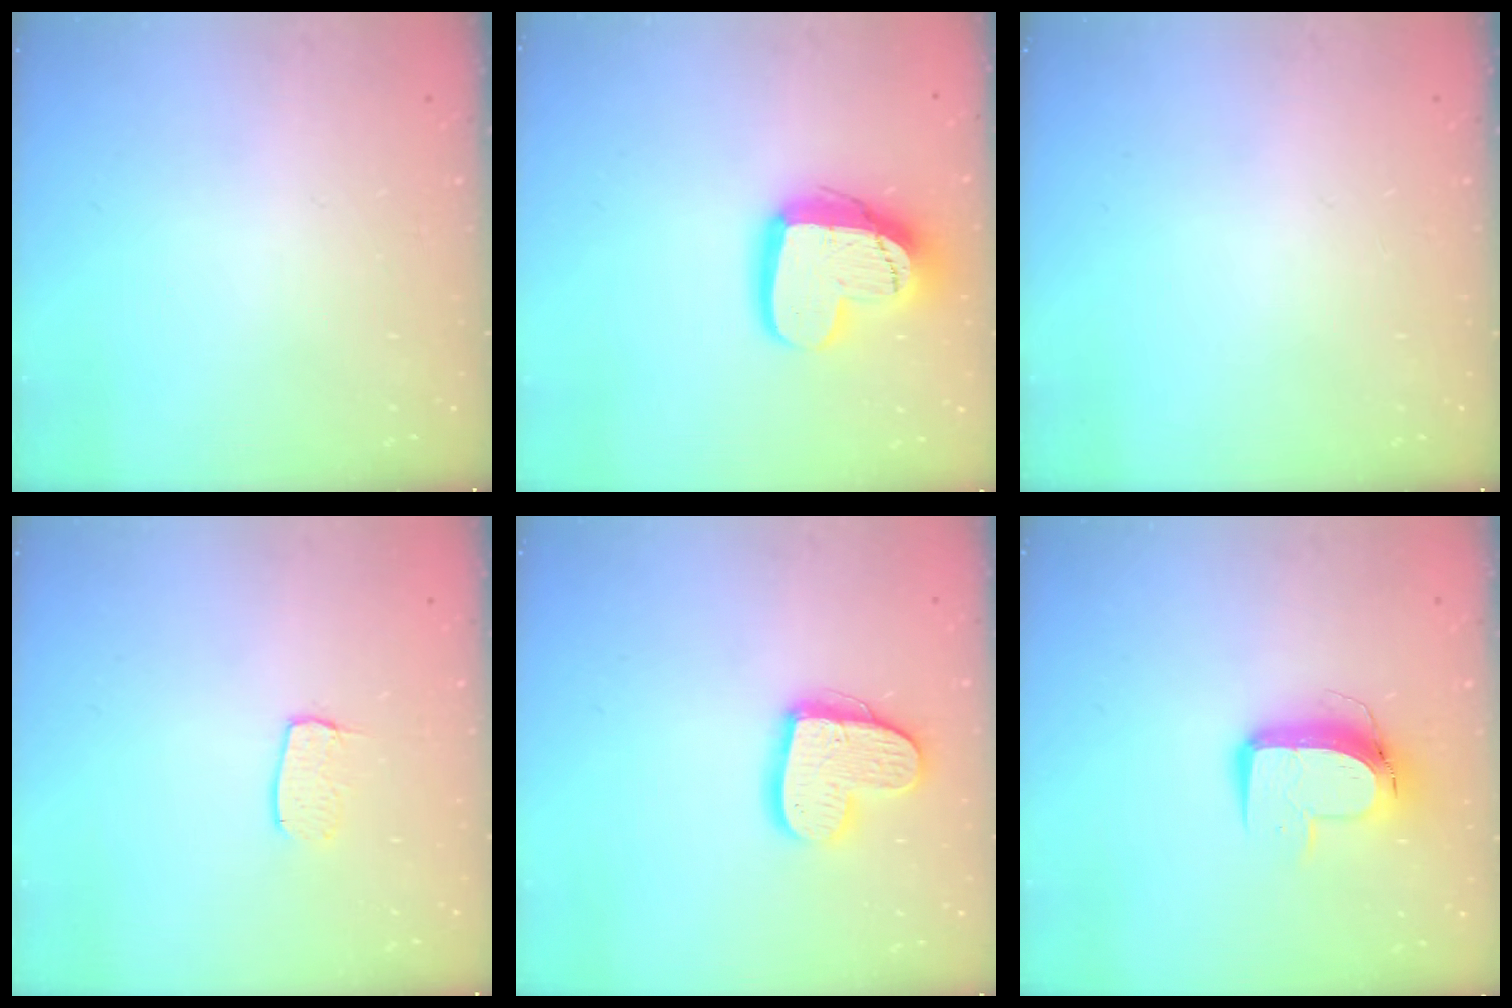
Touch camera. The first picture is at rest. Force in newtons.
{"total": 19.0, "press": 18.9, "slide": 1.6}
{"total": 0.0}
{"total": 6.0, "press": 6.0, "slide": 0.5}
{"total": 15.4, "press": 15.4, "slide": 1.2}
{"total": 10.4, "press": 10.4, "slide": 1.1}